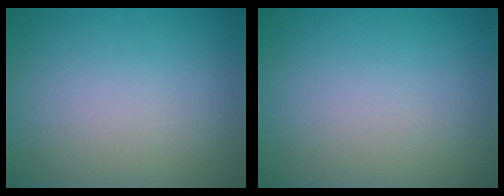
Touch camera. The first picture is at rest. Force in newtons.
{"total": 0.0}